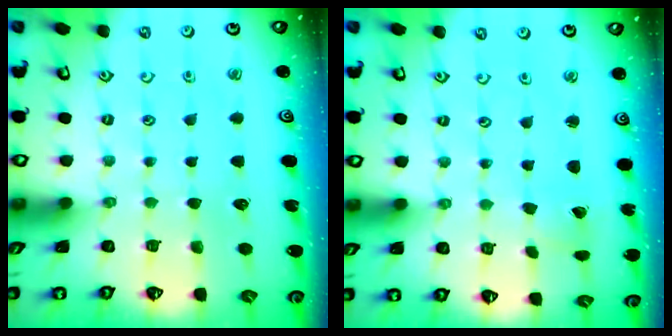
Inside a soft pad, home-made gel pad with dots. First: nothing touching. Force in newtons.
{"total": 1.3, "press": 1.3, "slide": 0.1}